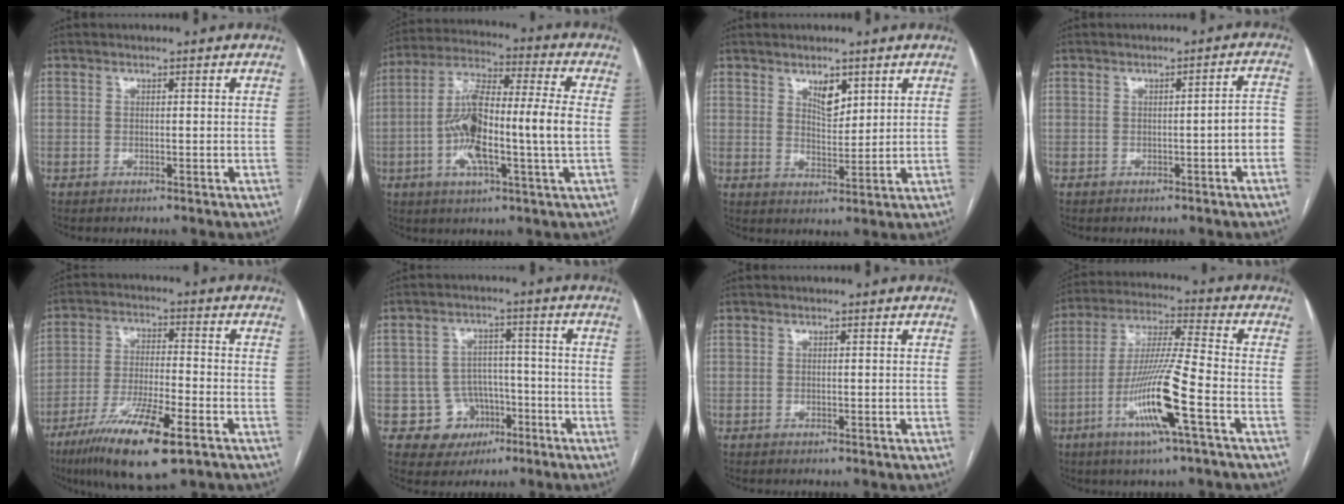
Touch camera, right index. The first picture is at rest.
{"total": 15.0, "force": [-1.9, 1.3, 14.9], "torque": [-0.285, 0.012, -0.039]}
{"total": 4.0, "force": [2.4, 1.8, 2.7], "torque": [-0.045, -0.004, 0.046]}
{"total": 3.4, "force": [-1.1, 0.2, 3.2], "torque": [-0.029, 0.012, -0.017]}
{"total": 14.1, "force": [-8.0, 1.9, 11.5], "torque": [-0.217, -0.029, -0.138]}
{"total": 7.0, "force": [-2.7, 6.4, 0.6], "torque": [0.006, 0.017, -0.033]}
{"total": 0.0}
{"total": 13.6, "force": [-5.4, -0.5, 12.5], "torque": [-0.251, -0.011, -0.105]}